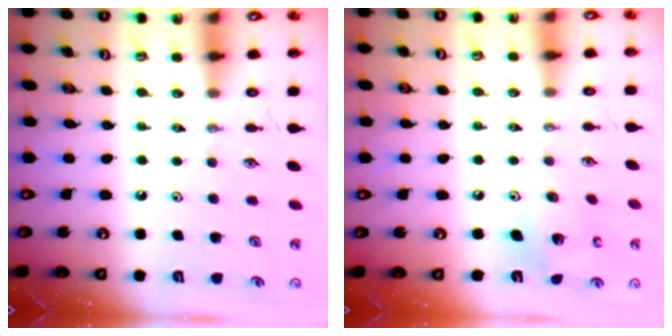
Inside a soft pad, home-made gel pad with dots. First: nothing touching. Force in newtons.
{"total": 8.6, "press": 8.6, "slide": 0.4}